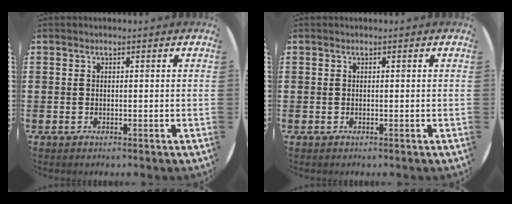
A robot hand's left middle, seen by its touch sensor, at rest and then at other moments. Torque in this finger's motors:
{"motor_torque": [0.21, -0.23, 0.02, 0.01]}